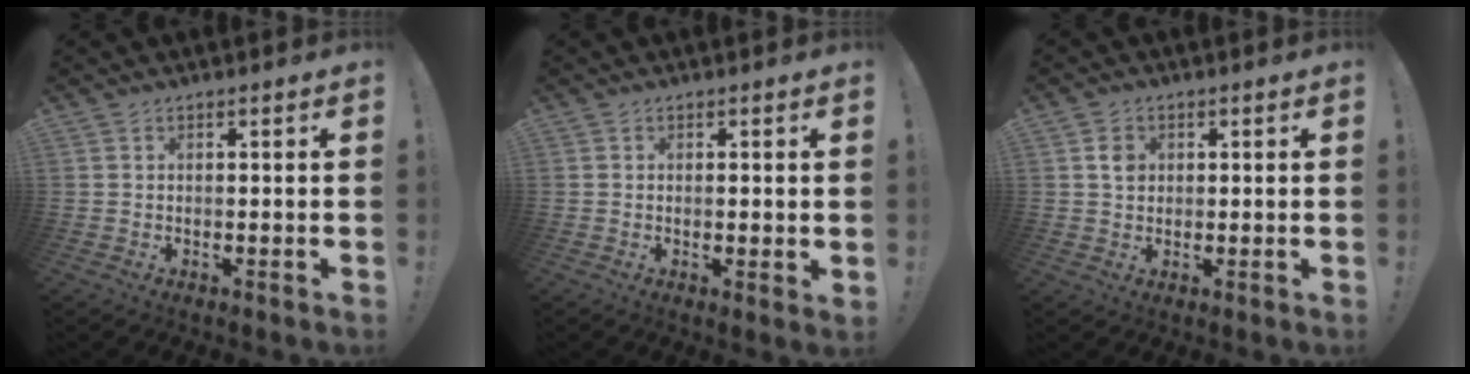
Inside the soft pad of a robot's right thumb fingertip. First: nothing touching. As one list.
[{"total": 1.1, "force": [0.4, 0.3, 1.0], "torque": [-0.011, -0.003, 0.007]}, {"total": 3.9, "force": [0.9, 3.2, 1.9], "torque": [-0.015, -0.003, 0.013]}]